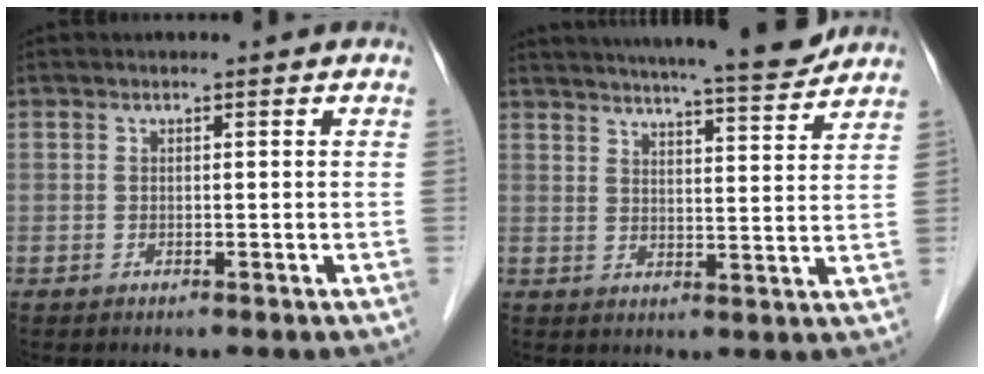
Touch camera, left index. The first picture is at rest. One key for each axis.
{"total": 14.9, "fx": 13.5, "fy": 0.1, "fz": 6.2, "tx": -0.101, "ty": -0.009, "tz": 0.179}